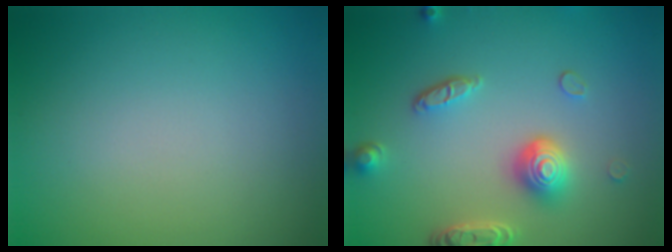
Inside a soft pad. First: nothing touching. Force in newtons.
{"total": 4.4, "press": 3.5, "slide": 2.7}